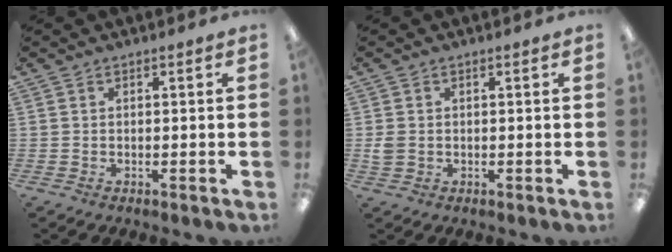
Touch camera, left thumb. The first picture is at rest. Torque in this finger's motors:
{"motor_torque": [0.35, 0.47, 0.59, -0.26, 0.01]}